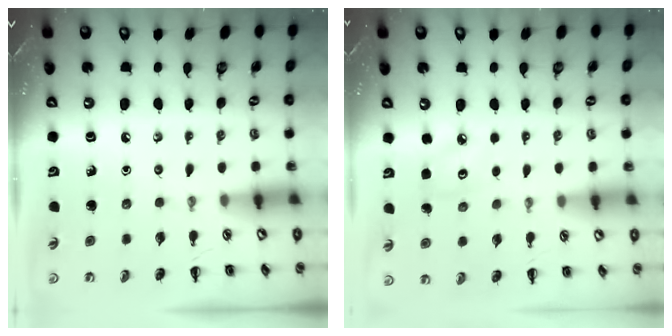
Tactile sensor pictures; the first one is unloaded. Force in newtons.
{"total": 4.1, "press": 3.9, "slide": 1.1}